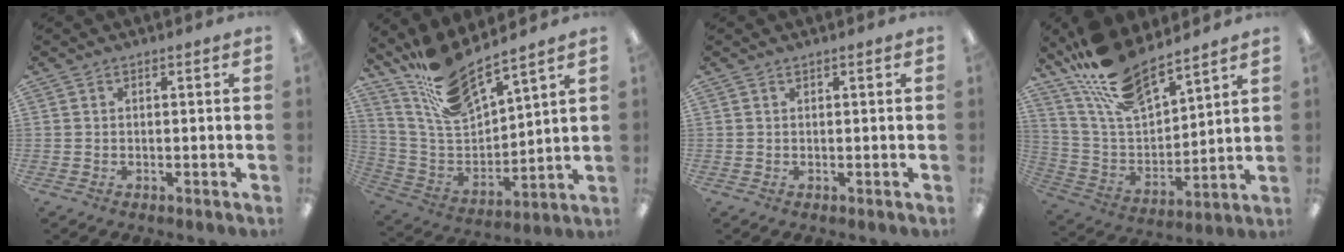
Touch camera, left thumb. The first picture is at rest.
{"total": 15.6, "force": [13.7, 3.1, 6.7], "torque": [-0.156, -0.090, 0.245]}
{"total": 0.0}
{"total": 16.2, "force": [13.9, 4.8, 6.9], "torque": [-0.159, -0.085, 0.252]}